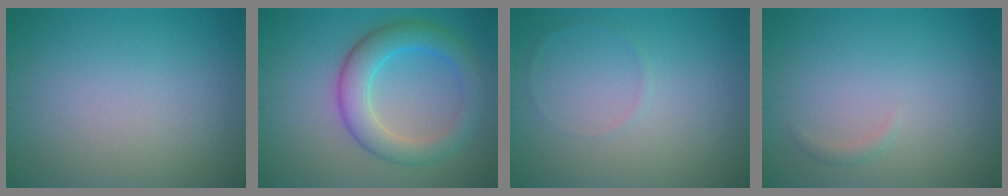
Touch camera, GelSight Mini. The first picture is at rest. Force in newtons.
{"total": 5.5, "press": 5.5, "slide": 0.3}
{"total": 0.6, "press": 0.6, "slide": 0.1}
{"total": 0.7, "press": 0.7, "slide": 0.0}